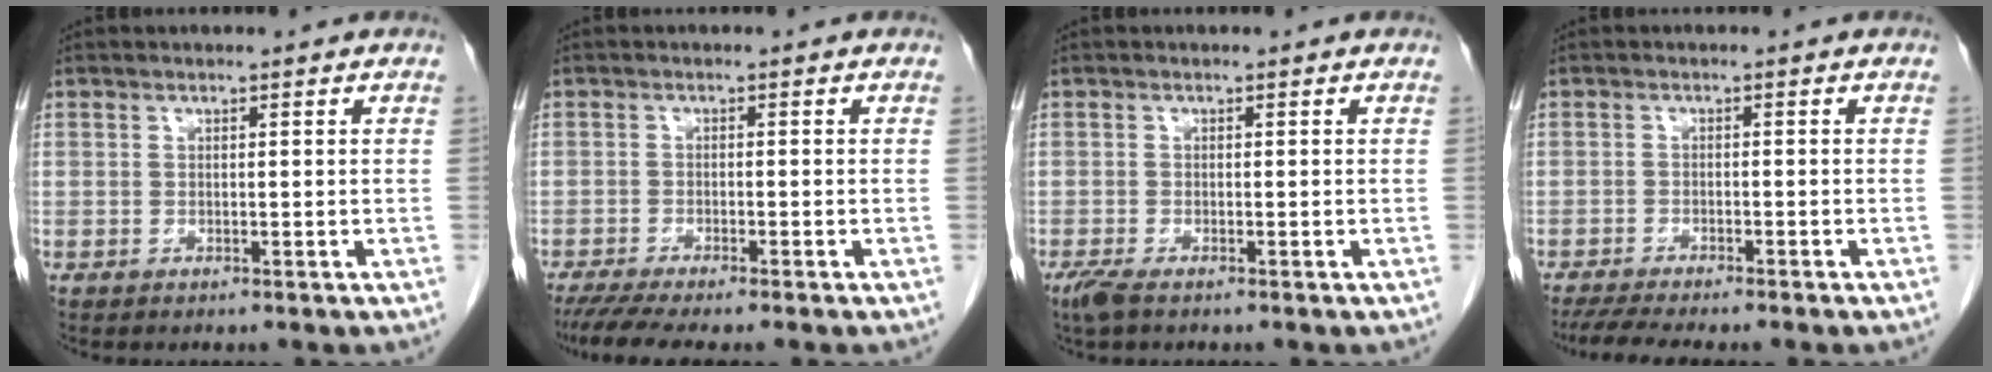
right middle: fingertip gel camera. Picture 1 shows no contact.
{"total": 6.5, "force": [-5.4, 0.1, 3.6], "torque": [-0.051, -0.014, -0.088]}
{"total": 2.3, "force": [-1.6, 0.5, 1.6], "torque": [-0.041, -0.009, -0.031]}
{"total": 6.9, "force": [-5.8, 0.3, 3.7], "torque": [-0.052, -0.012, -0.090]}